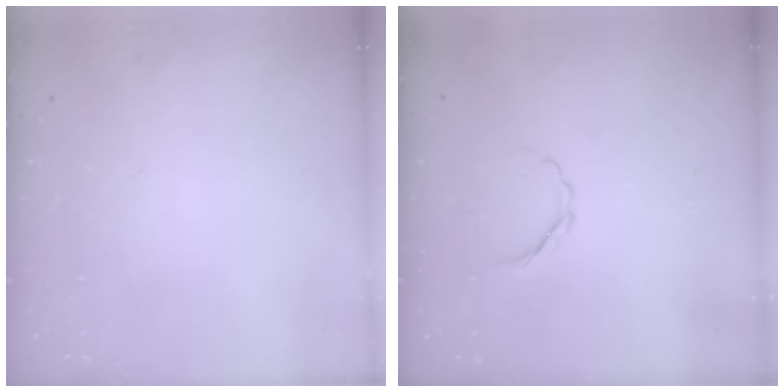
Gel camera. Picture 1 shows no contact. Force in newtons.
{"total": 2.9, "press": 2.8, "slide": 0.8}